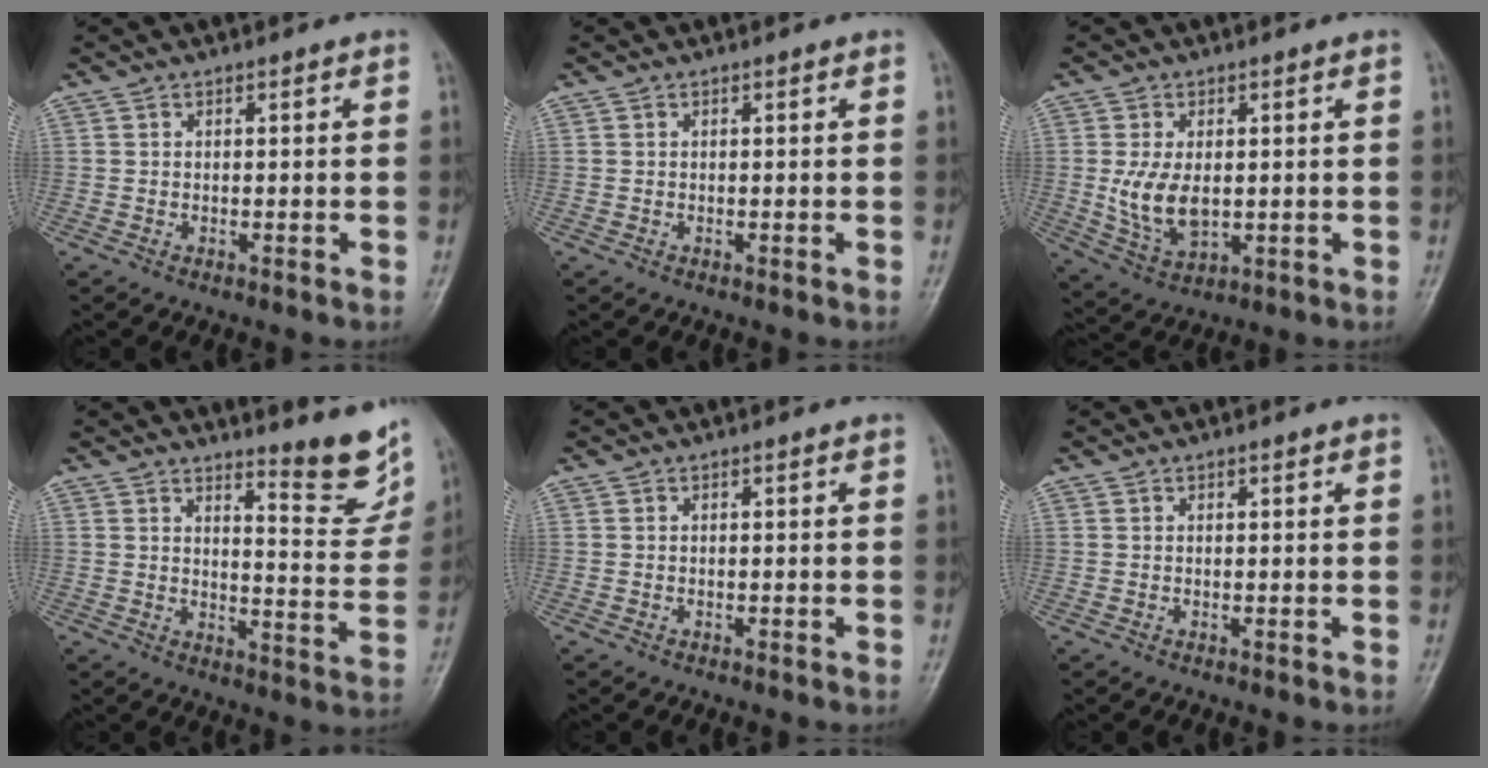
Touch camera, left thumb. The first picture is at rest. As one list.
[{"total": 0.0}, {"total": 8.2, "force": [0.1, 4.9, 6.6], "torque": [-0.118, -0.009, 0.014]}, {"total": 10.1, "force": [8.2, 1.7, 5.6], "torque": [-0.049, -0.078, 0.110]}, {"total": 0.0}, {"total": 0.7, "force": [0.4, 0.2, 0.6], "torque": [-0.007, 0.000, 0.006]}]